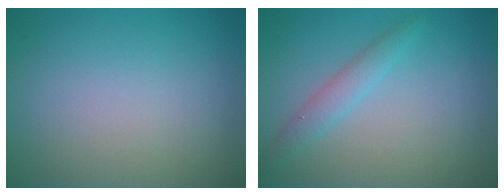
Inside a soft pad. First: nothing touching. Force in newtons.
{"total": 1.9, "press": 1.9, "slide": 0.0}